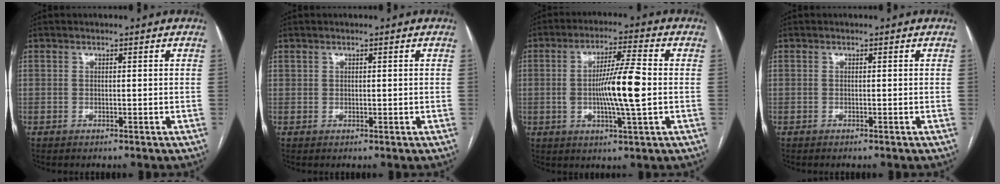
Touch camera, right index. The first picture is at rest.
{"total": 0.6, "force": [0.4, 0.3, 0.2], "torque": [0.003, -0.001, 0.007]}
{"total": 9.7, "force": [-0.6, 0.5, 9.6], "torque": [-0.171, 0.002, -0.015]}
{"total": 0.0}